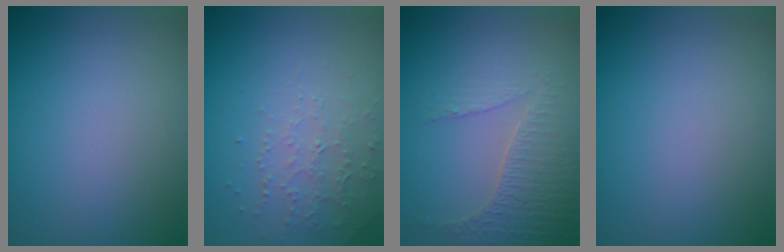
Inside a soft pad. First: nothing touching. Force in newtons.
{"total": 2.2, "press": 2.1, "slide": 0.6}
{"total": 3.3, "press": 3.0, "slide": 1.6}
{"total": 0.0}